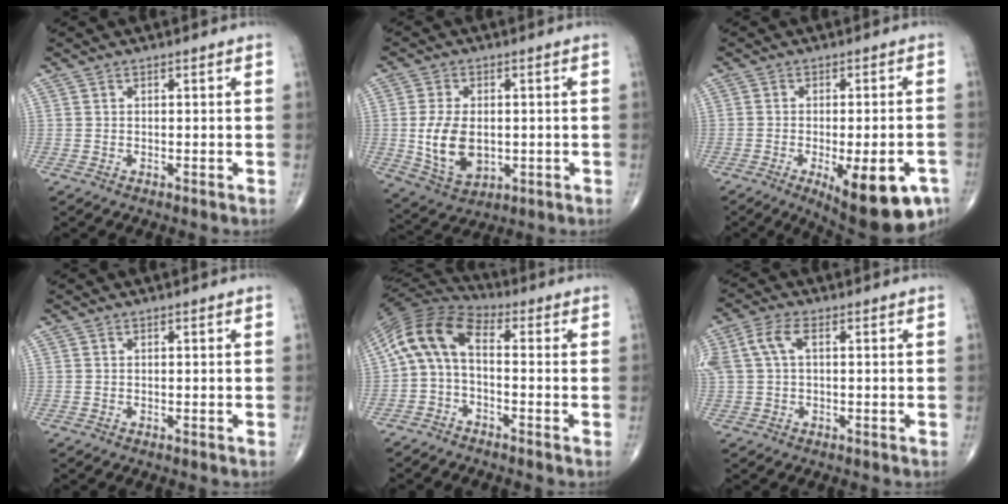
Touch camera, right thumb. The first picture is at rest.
{"total": 10.7, "force": [-0.6, 6.8, 8.3], "torque": [-0.145, -0.008, 0.001]}
{"total": 16.4, "force": [-7.5, 5.9, 13.4], "torque": [-0.131, 0.009, -0.089]}
{"total": 0.0}
{"total": 10.1, "force": [-0.8, 5.3, 8.5], "torque": [-0.162, 0.040, -0.033]}
{"total": 6.3, "force": [1.4, 3.1, 5.2], "torque": [-0.143, 0.028, 0.030]}